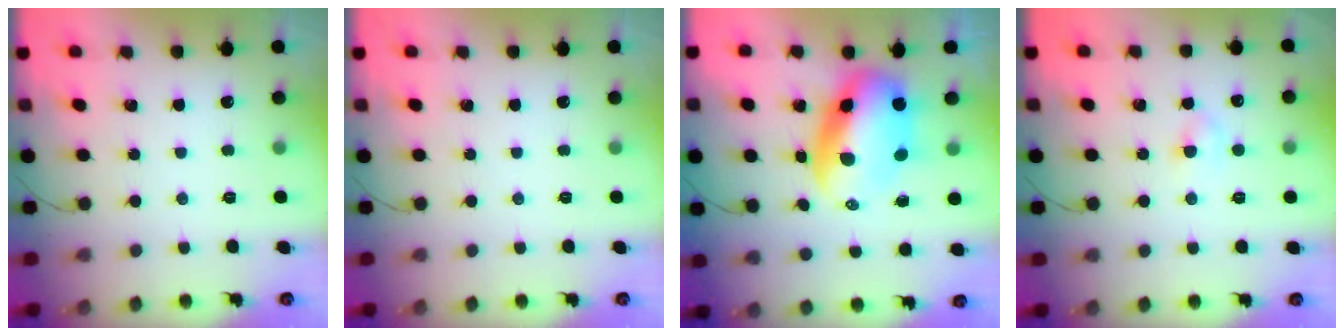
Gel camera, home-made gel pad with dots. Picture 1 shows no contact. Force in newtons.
{"total": 0.0}
{"total": 10.9, "press": 10.5, "slide": 2.7}
{"total": 2.8, "press": 2.6, "slide": 1.0}